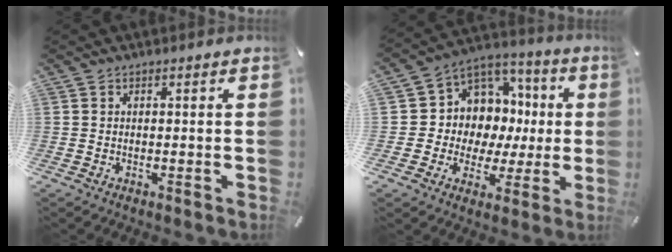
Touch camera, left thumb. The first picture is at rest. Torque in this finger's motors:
{"motor_torque": [0.25, 0.89, 0.43, 0.22, 0.11]}